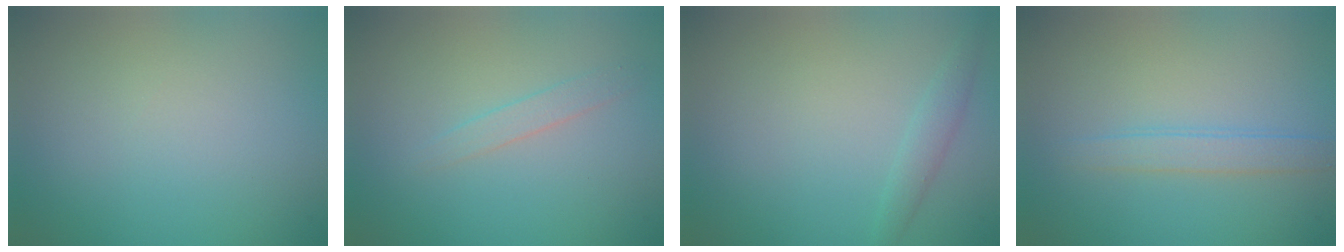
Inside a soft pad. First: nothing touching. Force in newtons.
{"total": 1.1, "press": 1.1, "slide": 0.1}
{"total": 1.2, "press": 1.2, "slide": 0.0}
{"total": 1.9, "press": 1.9, "slide": 0.0}